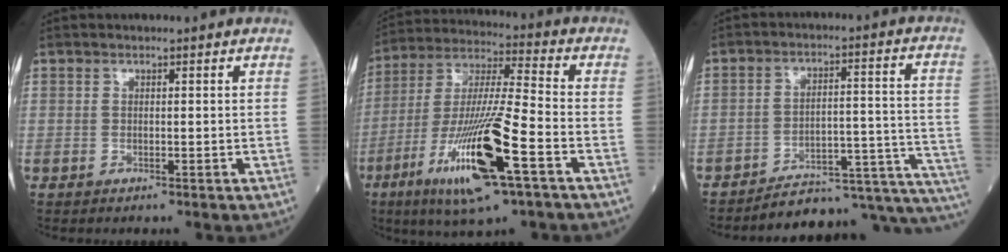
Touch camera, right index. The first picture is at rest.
{"total": 18.4, "force": [-8.0, 1.4, 16.5], "torque": [-0.348, -0.030, -0.147]}
{"total": 17.6, "force": [-16.8, 1.5, 5.1], "torque": [-0.005, 0.051, -0.222]}